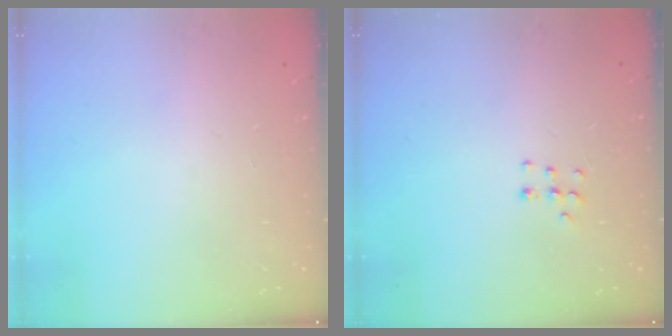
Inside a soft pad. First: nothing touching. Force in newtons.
{"total": 4.4, "press": 4.3, "slide": 0.9}